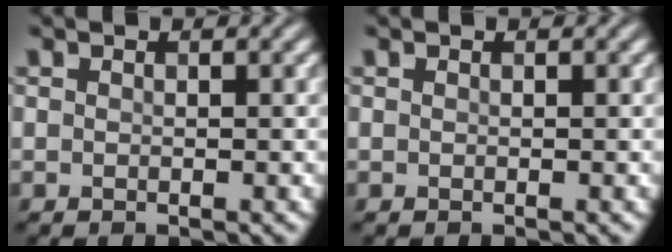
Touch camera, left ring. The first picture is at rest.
{"total": 0.0}